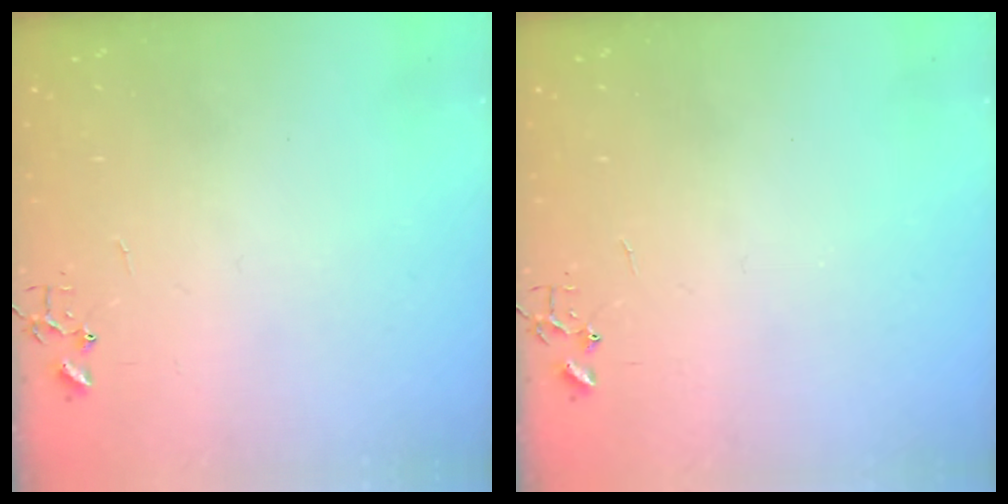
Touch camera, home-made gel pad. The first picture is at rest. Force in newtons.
{"total": 0.0}